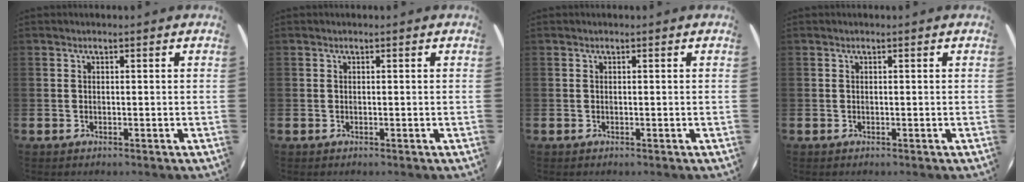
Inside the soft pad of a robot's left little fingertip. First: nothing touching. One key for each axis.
{"total": 0.0}
{"total": 0.0}
{"total": 0.0}